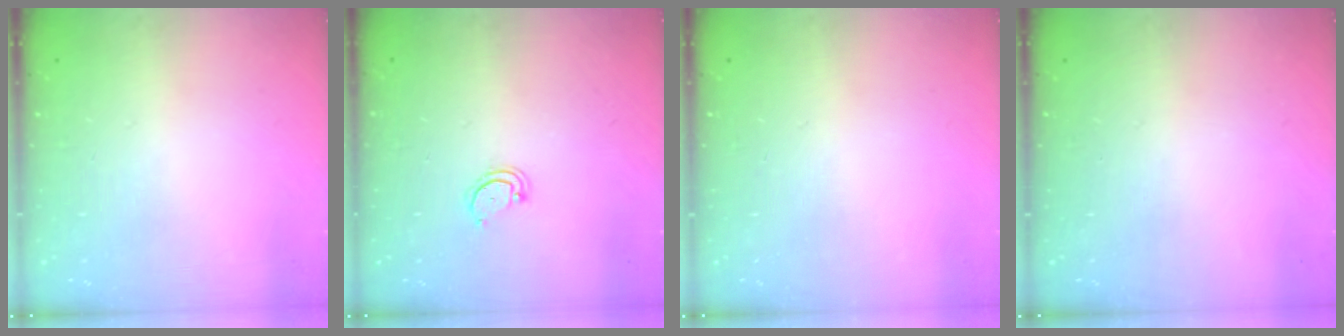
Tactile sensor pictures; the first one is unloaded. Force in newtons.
{"total": 2.3, "press": 2.3, "slide": 0.2}
{"total": 0.0}
{"total": 0.0}